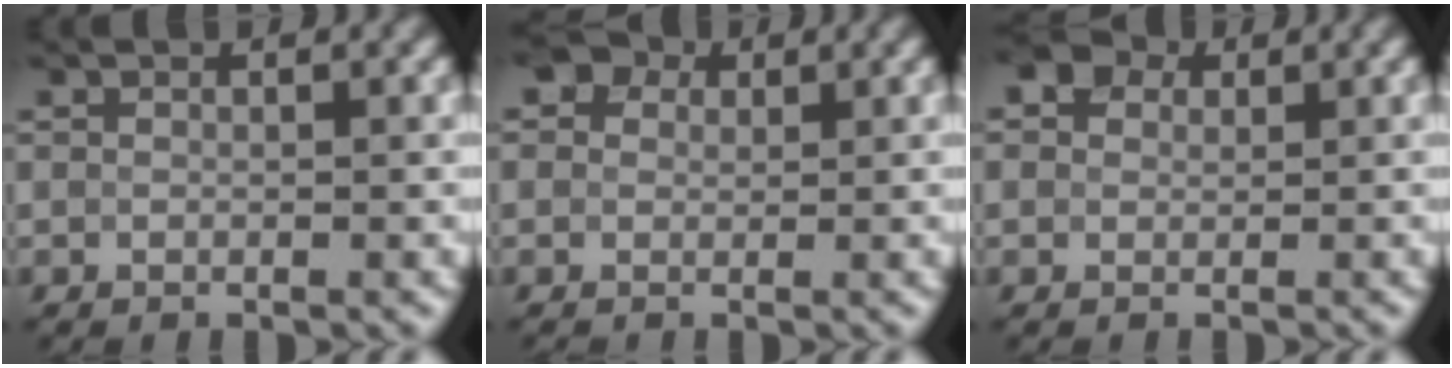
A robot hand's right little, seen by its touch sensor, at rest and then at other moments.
{"total": 4.2, "force": [1.6, 3.4, 1.7], "torque": [-0.021, 0.025, -0.007]}
{"total": 3.3, "force": [1.6, 2.5, 1.3], "torque": [-0.012, 0.020, 0.003]}